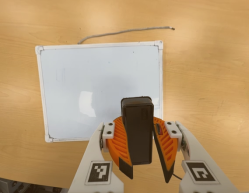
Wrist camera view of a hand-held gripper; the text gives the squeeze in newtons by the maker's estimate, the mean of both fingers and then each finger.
{"total": 13.1, "left": 12.4, "right": 13.9}